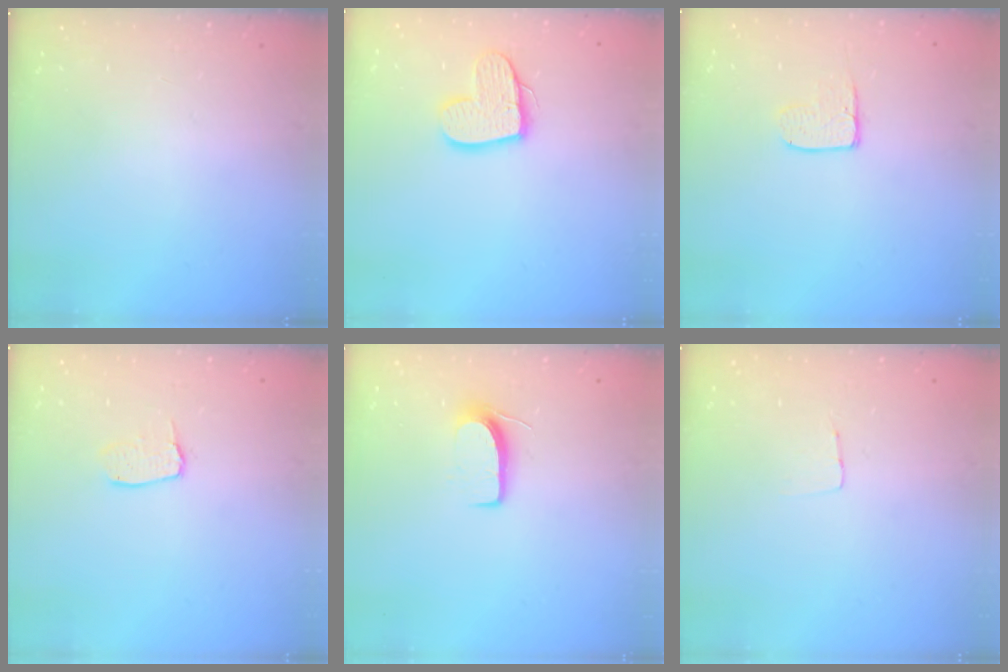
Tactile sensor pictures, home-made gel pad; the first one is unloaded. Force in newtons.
{"total": 11.9, "press": 11.8, "slide": 1.1}
{"total": 6.3, "press": 6.2, "slide": 0.5}
{"total": 5.6, "press": 5.6, "slide": 0.4}
{"total": 7.0, "press": 7.0, "slide": 0.6}
{"total": 3.2, "press": 3.2, "slide": 0.2}